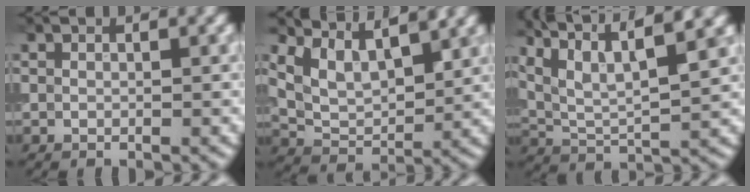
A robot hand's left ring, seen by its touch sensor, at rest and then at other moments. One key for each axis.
{"total": 5.0, "fx": 3.2, "fy": 2.1, "fz": 3.2, "tx": -0.077, "ty": -0.001, "tz": 0.057}
{"total": 10.2, "fx": 6.8, "fy": 2.8, "fz": 7.1, "tx": -0.146, "ty": 0.029, "tz": 0.088}